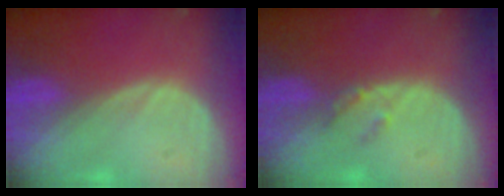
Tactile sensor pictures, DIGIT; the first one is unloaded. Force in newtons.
{"total": 1.8, "press": 1.6, "slide": 0.8}